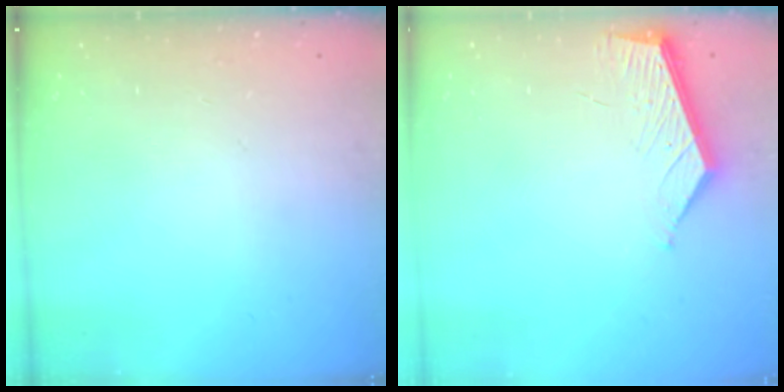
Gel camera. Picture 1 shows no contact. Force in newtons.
{"total": 5.0, "press": 4.9, "slide": 0.3}